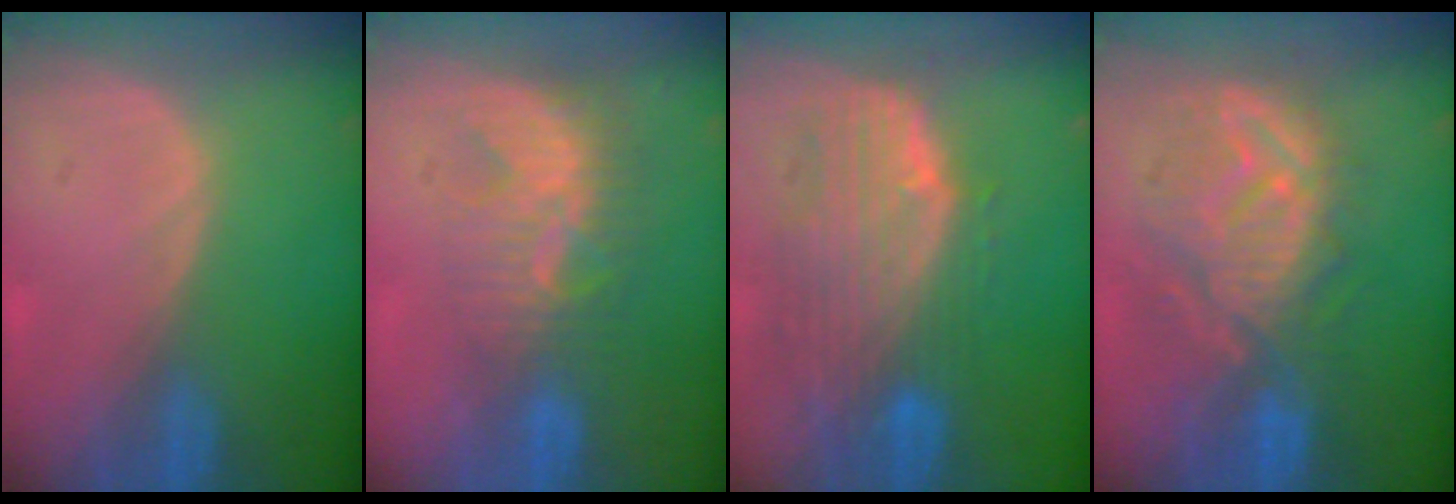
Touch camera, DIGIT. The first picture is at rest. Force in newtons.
{"total": 8.8, "press": 7.6, "slide": 4.4}
{"total": 10.7, "press": 9.2, "slide": 5.5}
{"total": 10.7, "press": 10.2, "slide": 3.5}